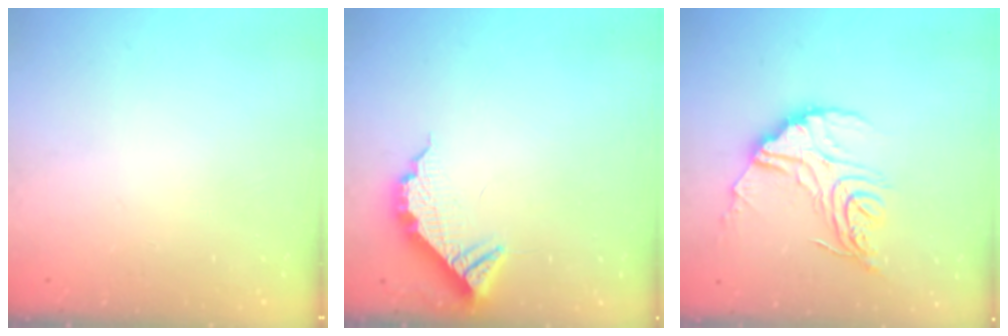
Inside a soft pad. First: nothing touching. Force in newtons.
{"total": 10.5, "press": 10.5, "slide": 0.9}
{"total": 16.9, "press": 16.9, "slide": 1.3}